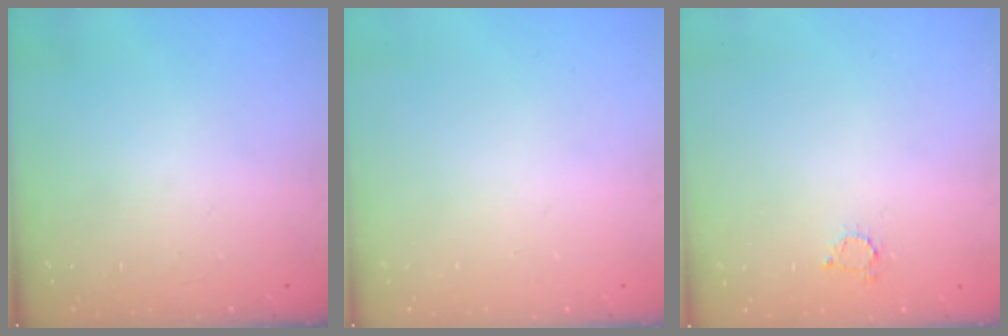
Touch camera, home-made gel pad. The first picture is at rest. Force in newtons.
{"total": 0.0}
{"total": 2.7, "press": 2.7, "slide": 0.4}